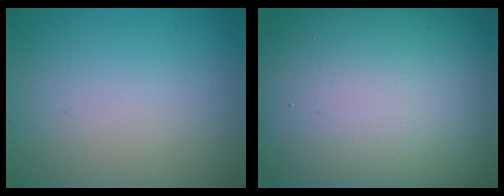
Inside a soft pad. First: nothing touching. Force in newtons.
{"total": 18.8, "press": 18.7, "slide": 1.3}